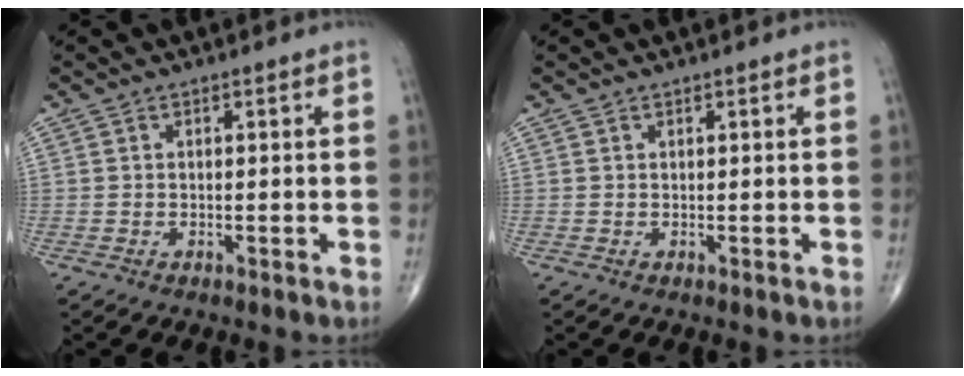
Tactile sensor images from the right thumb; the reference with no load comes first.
{"total": 0.0}